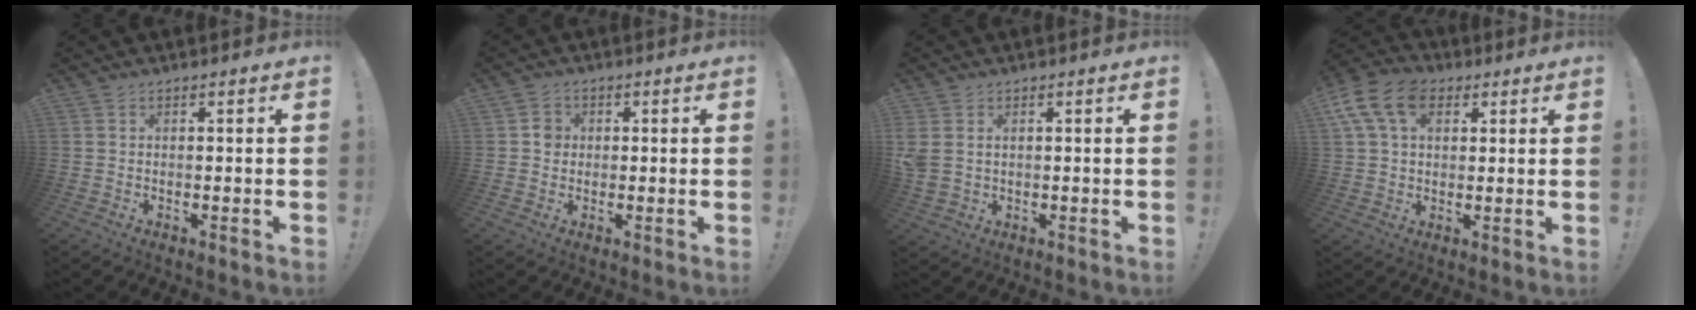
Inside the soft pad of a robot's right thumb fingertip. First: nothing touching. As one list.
[{"total": 3.6, "force": [0.0, 3.3, 1.4], "torque": [-0.005, 0.002, -0.002]}, {"total": 4.0, "force": [1.2, 2.9, 2.4], "torque": [-0.057, -0.003, 0.023]}, {"total": 13.6, "force": [5.3, 9.1, 8.6], "torque": [-0.161, -0.010, 0.102]}]